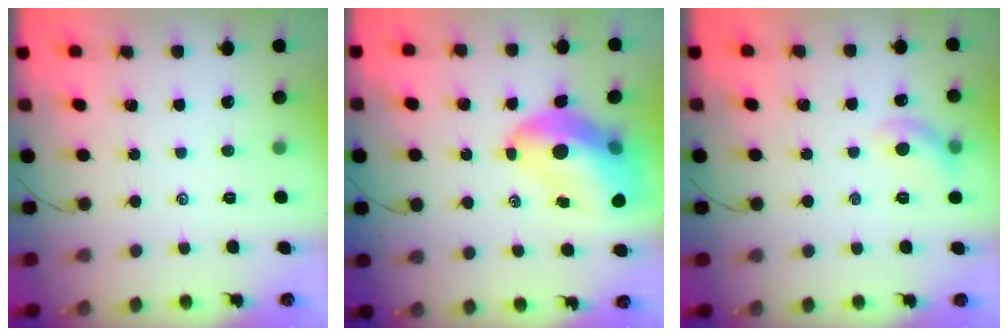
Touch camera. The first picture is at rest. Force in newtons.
{"total": 15.3, "press": 14.6, "slide": 4.4}
{"total": 6.8, "press": 6.7, "slide": 1.2}